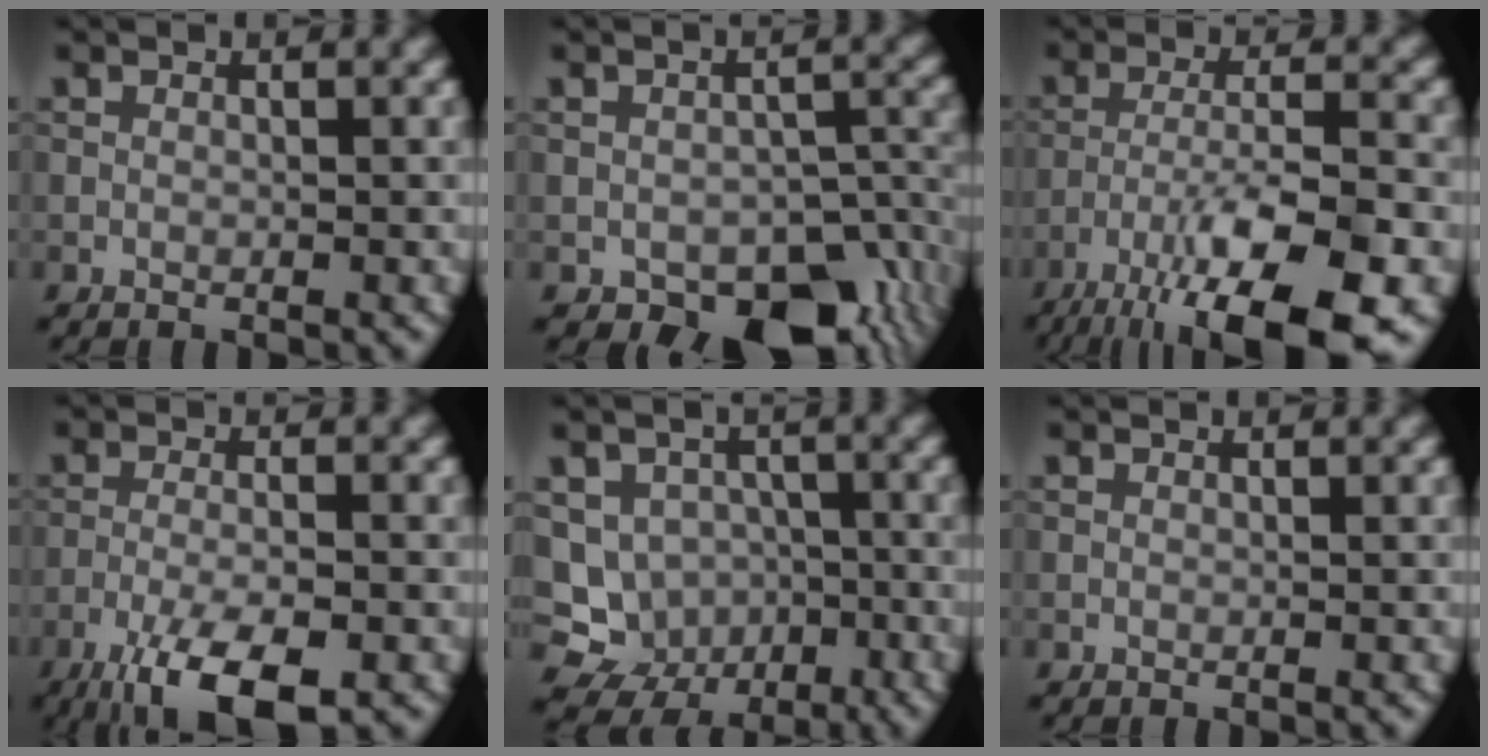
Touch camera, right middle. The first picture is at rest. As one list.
[{"total": 9.7, "force": [-4.8, 5.8, 6.1], "torque": [-0.074, -0.032, -0.055]}, {"total": 12.8, "force": [-8.1, 3.4, 9.4], "torque": [-0.164, -0.011, -0.129]}, {"total": 7.8, "force": [-4.7, 2.2, 5.8], "torque": [-0.111, -0.014, -0.086]}, {"total": 9.6, "force": [-3.6, 8.4, 2.7], "torque": [-0.039, -0.014, -0.065]}, {"total": 0.0}]